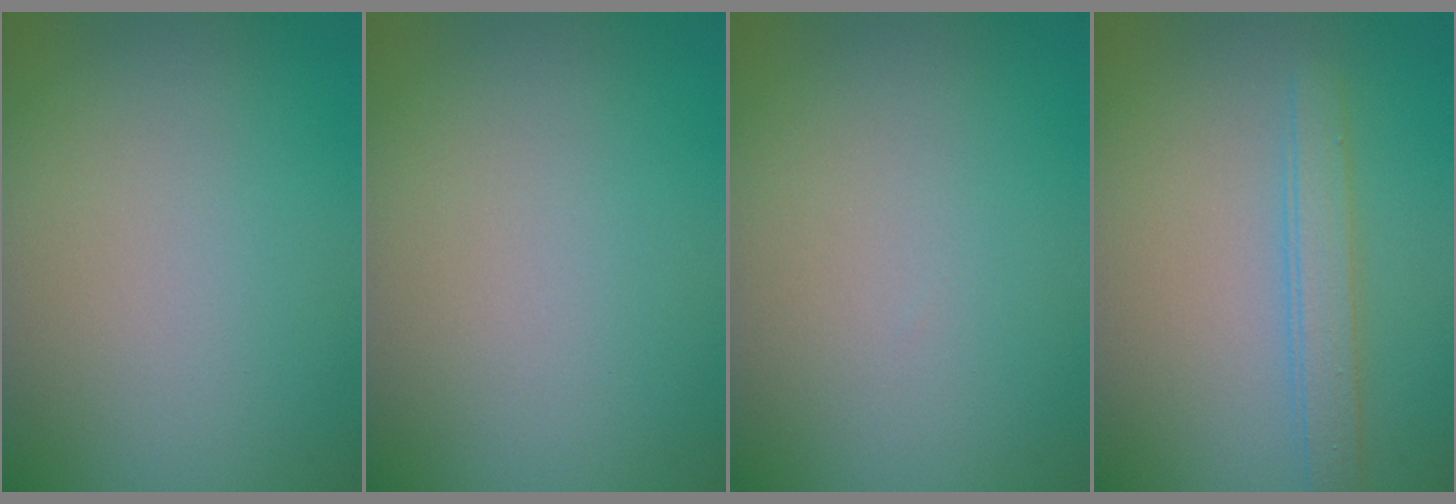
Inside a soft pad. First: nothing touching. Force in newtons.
{"total": 0.0}
{"total": 0.0}
{"total": 2.5, "press": 2.5, "slide": 0.1}